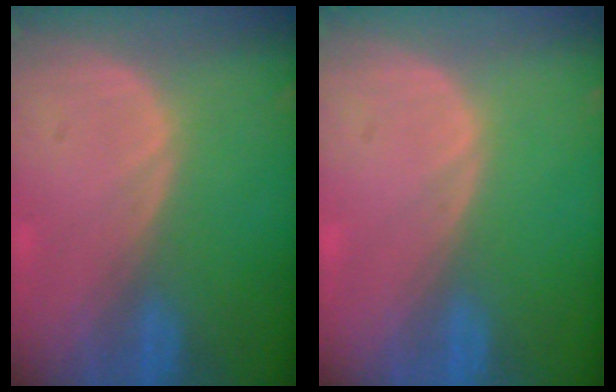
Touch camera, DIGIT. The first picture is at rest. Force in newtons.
{"total": 0.0}